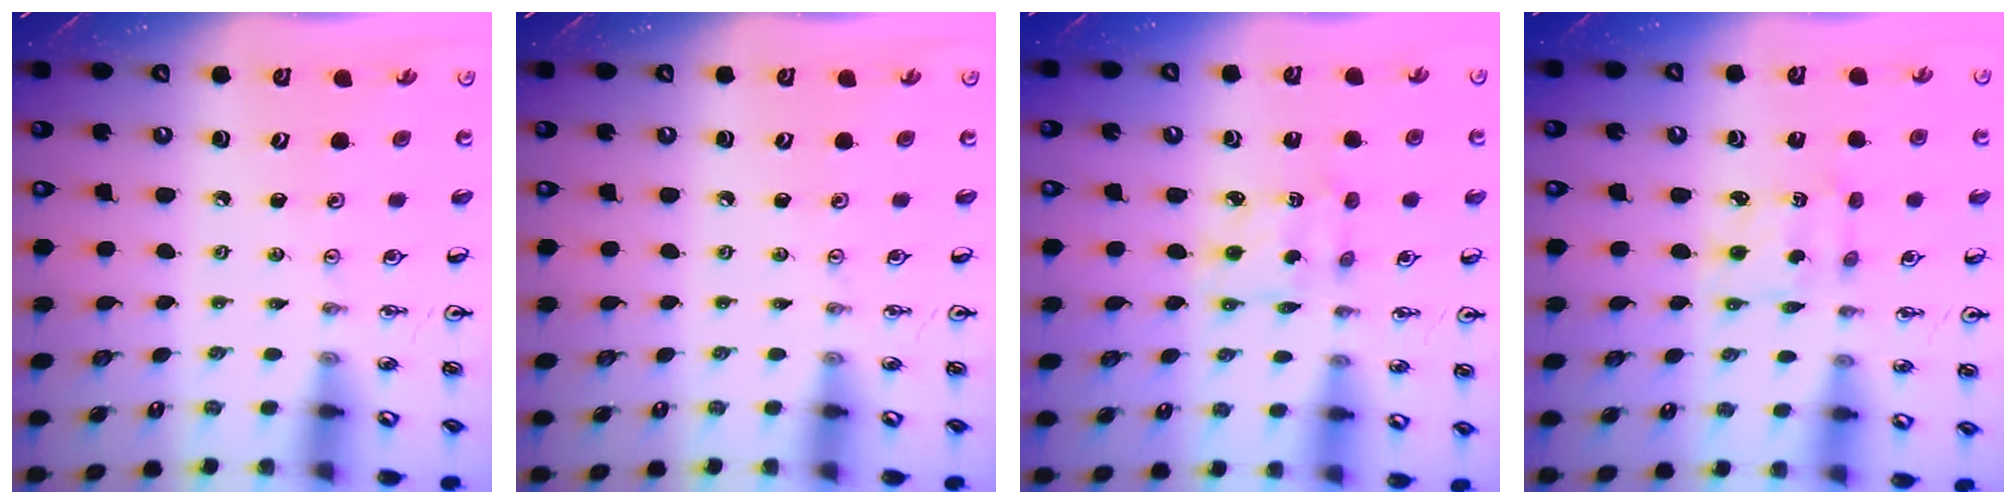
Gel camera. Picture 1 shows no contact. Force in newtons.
{"total": 0.0}
{"total": 2.3, "press": 2.3, "slide": 0.3}
{"total": 2.2, "press": 2.0, "slide": 0.8}